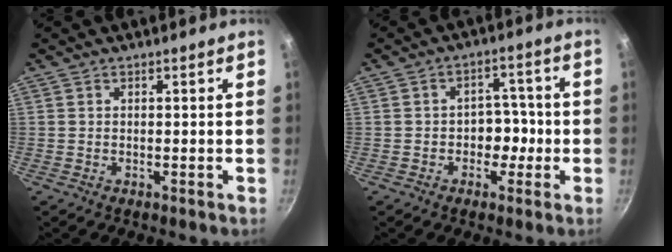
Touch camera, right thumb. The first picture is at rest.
{"total": 5.4, "force": [-1.3, 4.2, 3.0], "torque": [0.007, 0.021, -0.021]}